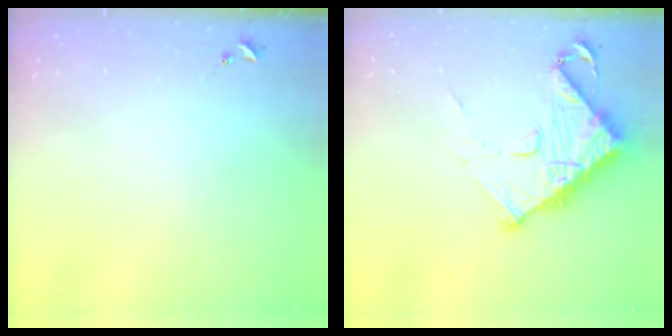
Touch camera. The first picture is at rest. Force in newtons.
{"total": 14.0, "press": 13.9, "slide": 1.3}